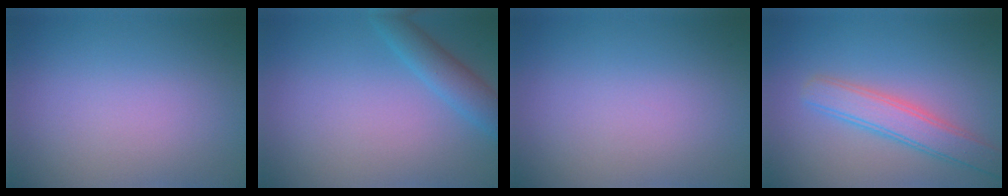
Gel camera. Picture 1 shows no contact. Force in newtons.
{"total": 2.1, "press": 2.1, "slide": 0.2}
{"total": 0.0}
{"total": 3.7, "press": 3.7, "slide": 0.2}